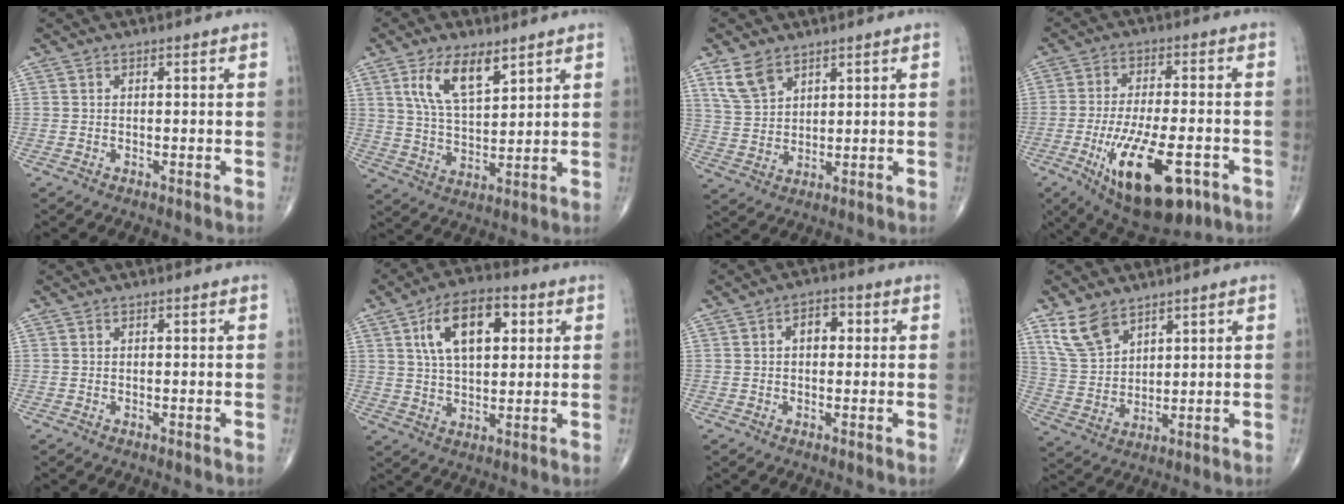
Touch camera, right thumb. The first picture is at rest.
{"total": 10.1, "force": [5.4, 4.2, 7.4], "torque": [-0.126, -0.026, 0.111]}
{"total": 6.3, "force": [4.1, 3.6, 3.1], "torque": [-0.052, -0.018, 0.092]}
{"total": 18.3, "force": [-7.4, 7.3, 15.1], "torque": [-0.259, 0.006, -0.101]}
{"total": 0.0}
{"total": 13.2, "force": [4.3, 7.0, 10.4], "torque": [-0.158, 0.002, 0.070]}
{"total": 4.2, "force": [0.6, 2.8, 3.1], "torque": [-0.030, 0.012, 0.002]}
{"total": 8.3, "force": [5.6, 4.5, 4.1], "torque": [-0.068, -0.022, 0.123]}